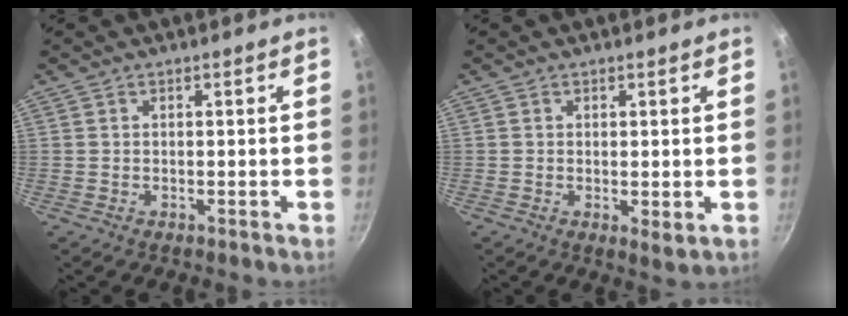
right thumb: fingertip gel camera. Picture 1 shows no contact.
{"total": 2.3, "force": [0.0, 0.7, 2.2], "torque": [-0.034, -0.012, 0.001]}